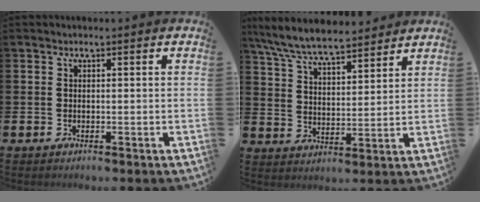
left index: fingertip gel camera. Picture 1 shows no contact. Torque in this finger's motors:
{"motor_torque": [0.56, -0.61, 0.96, 0.21]}